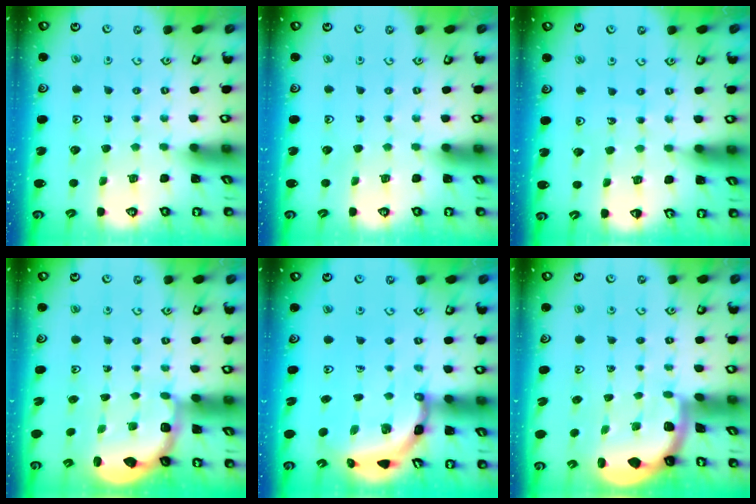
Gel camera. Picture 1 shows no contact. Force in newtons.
{"total": 0.0}
{"total": 5.4, "press": 5.4, "slide": 0.6}
{"total": 2.6, "press": 2.1, "slide": 1.5}
{"total": 4.3, "press": 3.9, "slide": 2.0}
{"total": 1.6, "press": 1.6, "slide": 0.1}